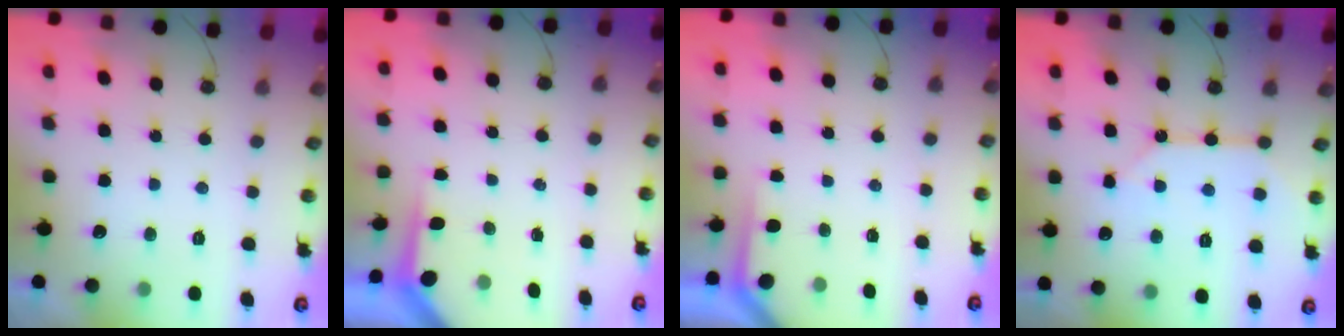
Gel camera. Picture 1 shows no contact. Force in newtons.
{"total": 3.5, "press": 3.5, "slide": 0.3}
{"total": 2.4, "press": 2.4, "slide": 0.2}
{"total": 10.3, "press": 10.2, "slide": 1.2}